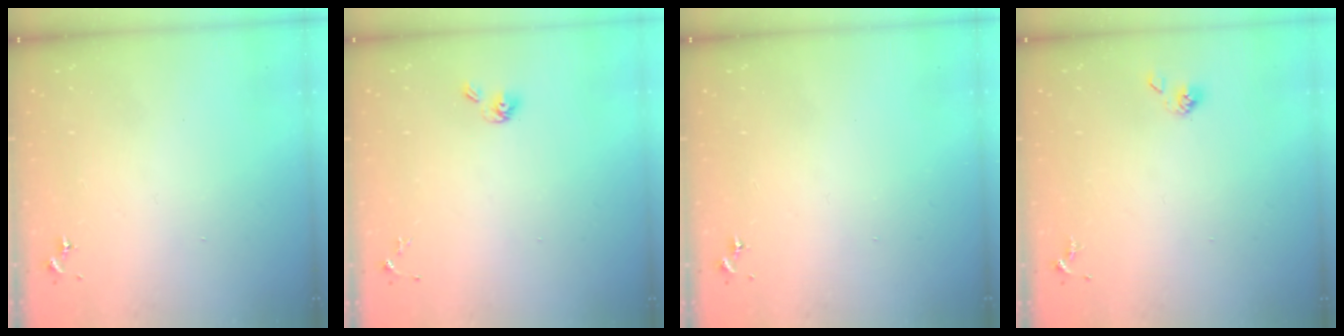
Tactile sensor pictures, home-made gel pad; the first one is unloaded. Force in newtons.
{"total": 5.6, "press": 5.1, "slide": 2.3}
{"total": 0.0}
{"total": 4.2, "press": 4.0, "slide": 1.1}